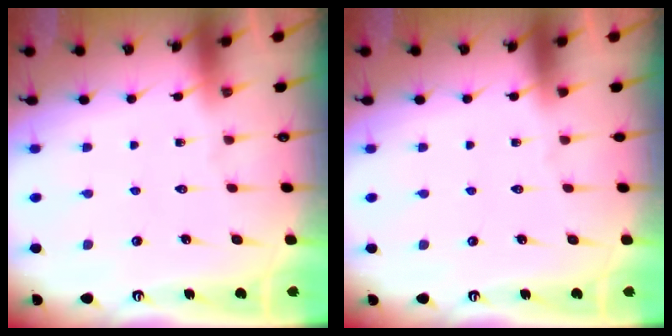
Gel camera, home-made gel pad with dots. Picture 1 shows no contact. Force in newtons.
{"total": 0.0}